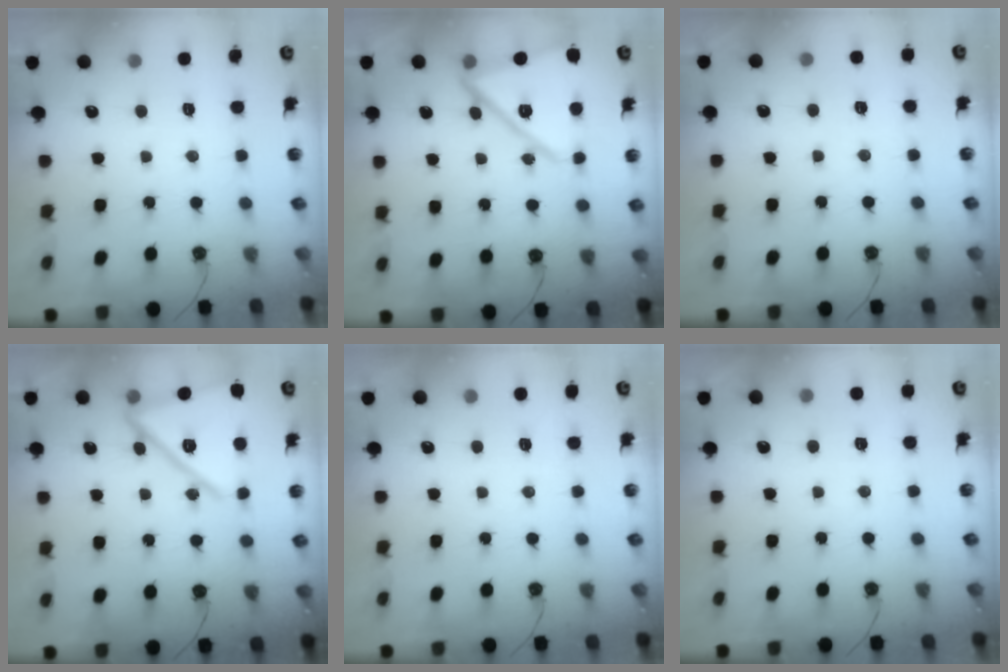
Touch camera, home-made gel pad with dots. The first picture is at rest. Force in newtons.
{"total": 17.1, "press": 17.0, "slide": 1.7}
{"total": 3.5, "press": 3.5, "slide": 0.7}
{"total": 18.4, "press": 18.4, "slide": 1.1}
{"total": 3.4, "press": 2.9, "slide": 1.7}
{"total": 3.3, "press": 2.1, "slide": 2.5}